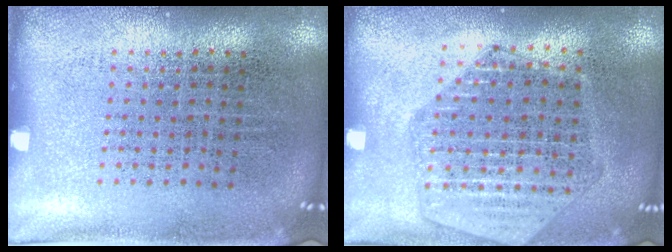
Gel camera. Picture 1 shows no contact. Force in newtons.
{"total": 1.9, "press": 1.8, "slide": 0.6}